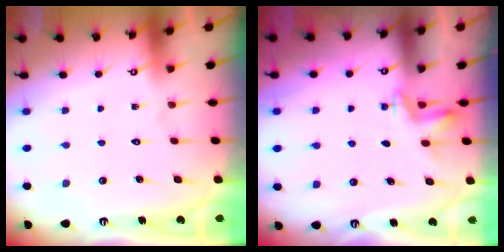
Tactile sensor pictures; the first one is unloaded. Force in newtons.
{"total": 2.8, "press": 2.7, "slide": 0.9}